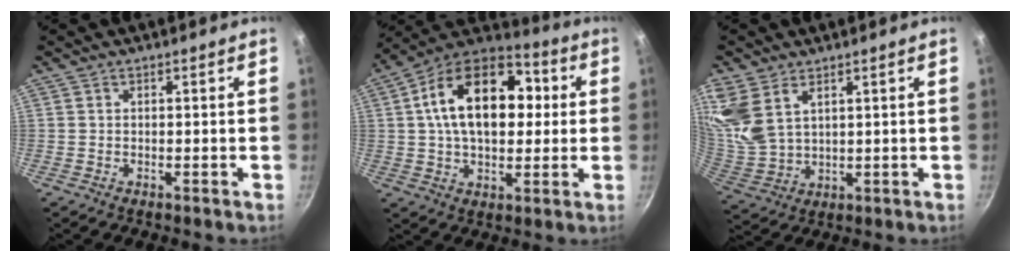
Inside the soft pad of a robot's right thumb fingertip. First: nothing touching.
{"total": 21.2, "force": [3.6, 12.9, 16.5], "torque": [-0.242, 0.023, 0.049]}
{"total": 13.2, "force": [5.6, 8.1, 8.8], "torque": [-0.217, -0.012, 0.129]}